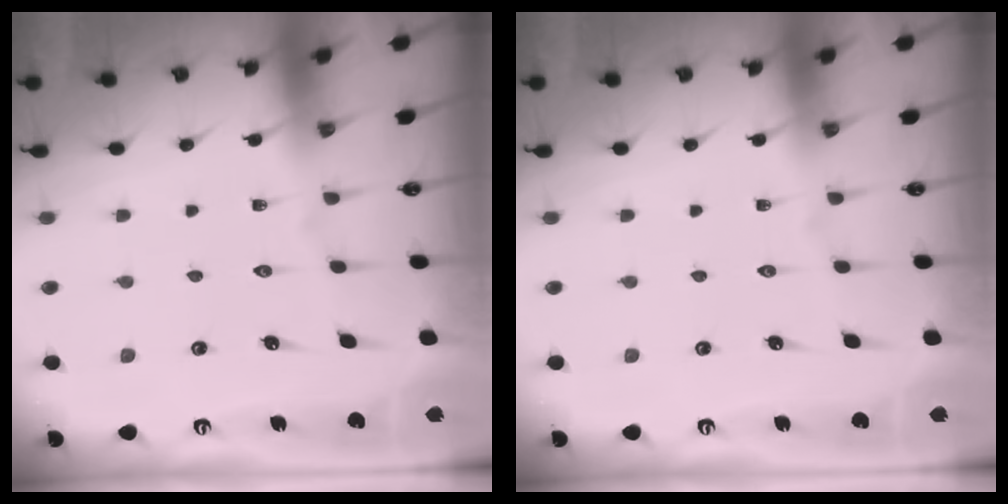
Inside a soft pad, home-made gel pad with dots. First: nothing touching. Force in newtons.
{"total": 0.0}